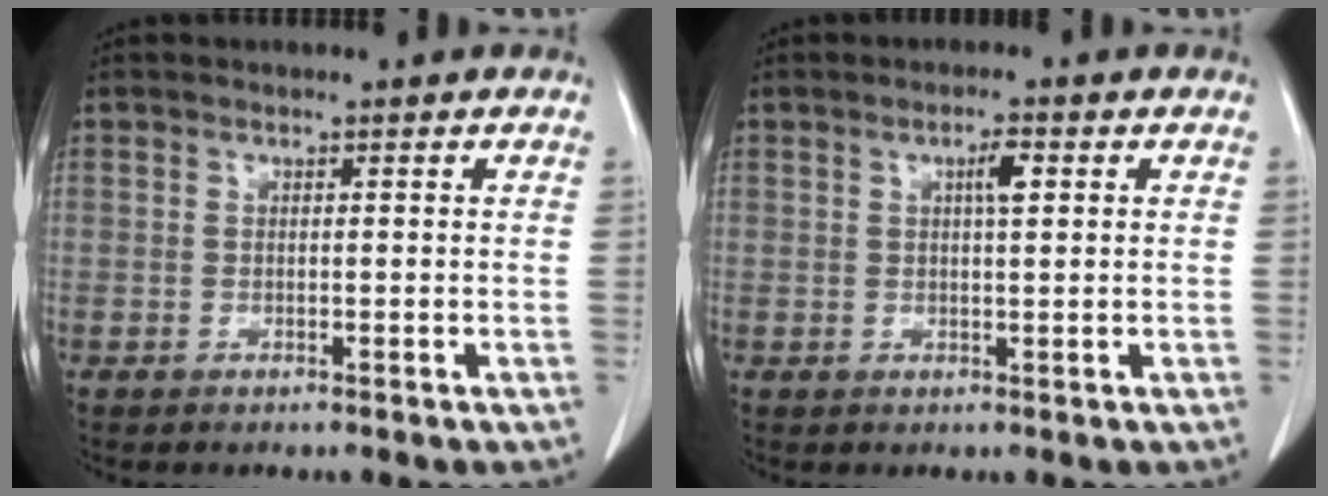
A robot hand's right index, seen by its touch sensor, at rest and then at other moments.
{"total": 2.7, "force": [0.9, 0.5, 2.5], "torque": [-0.044, 0.002, 0.014]}